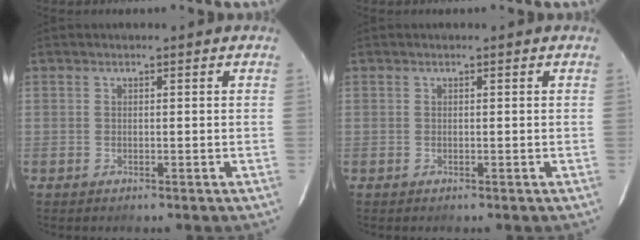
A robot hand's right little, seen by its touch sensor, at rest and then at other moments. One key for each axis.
{"total": 0.0}